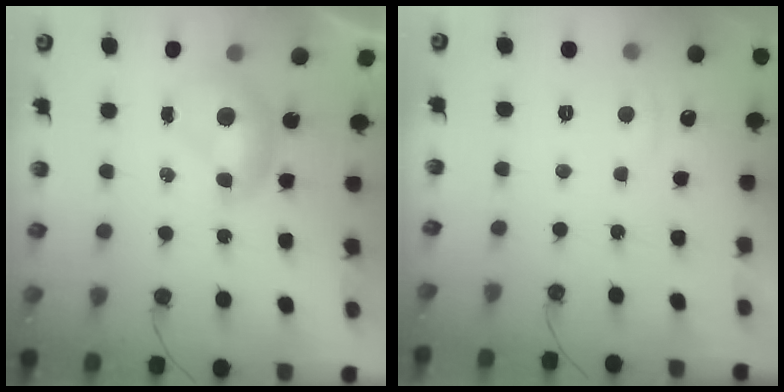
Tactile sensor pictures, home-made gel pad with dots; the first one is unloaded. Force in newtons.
{"total": 0.6, "press": 0.1, "slide": 0.6}